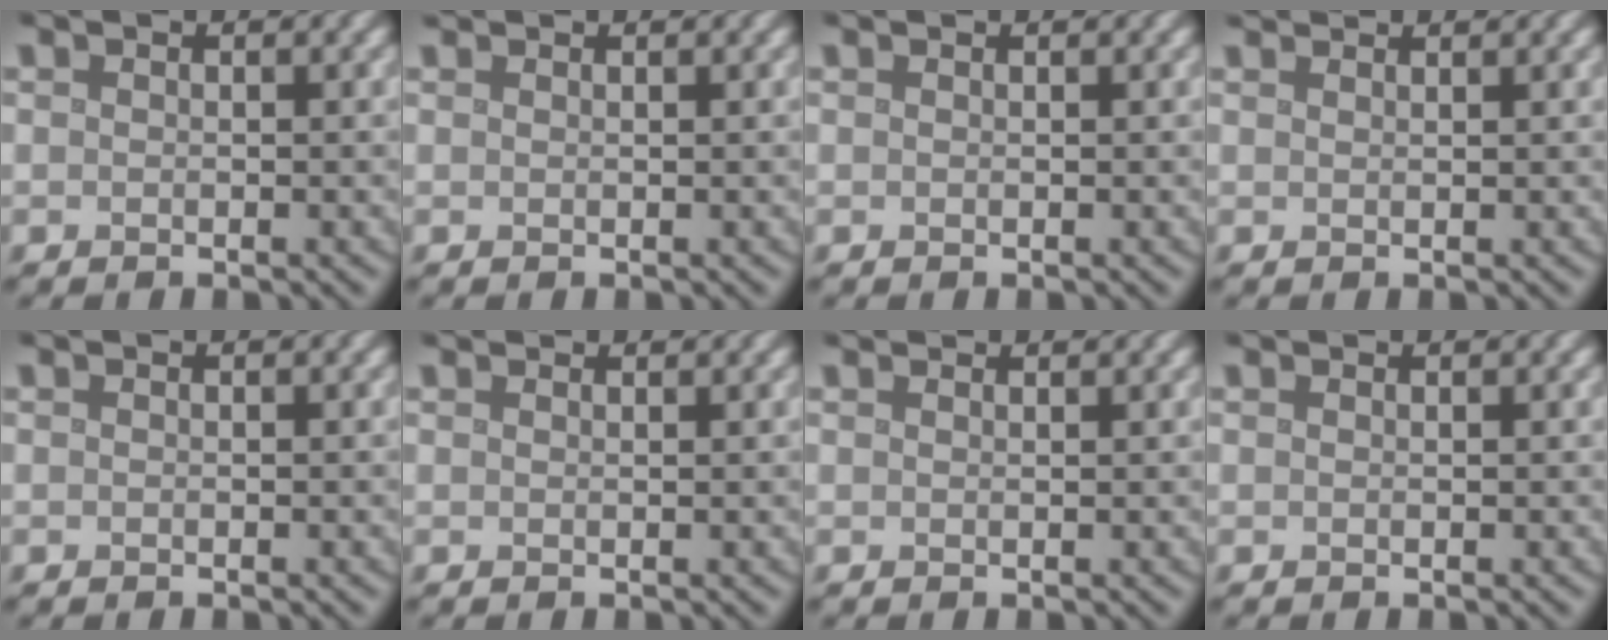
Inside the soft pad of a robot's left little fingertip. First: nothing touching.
{"total": 0.8, "force": [0.8, 0.0, 0.2], "torque": [-0.005, -0.002, 0.009]}
{"total": 0.6, "force": [0.6, 0.0, 0.1], "torque": [-0.005, -0.003, 0.005]}
{"total": 2.7, "force": [2.5, 0.4, 0.9], "torque": [-0.009, 0.002, 0.026]}
{"total": 0.0}
{"total": 2.0, "force": [1.9, 0.2, 0.5], "torque": [-0.018, 0.001, 0.020]}
{"total": 2.3, "force": [2.2, 0.3, 0.7], "torque": [-0.014, 0.000, 0.024]}
{"total": 0.9, "force": [0.9, 0.1, 0.2], "torque": [-0.008, -0.004, 0.009]}